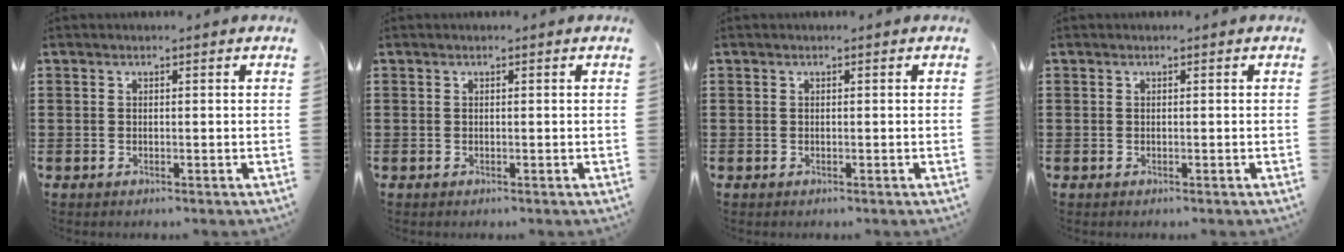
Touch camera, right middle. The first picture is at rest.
{"total": 0.0}
{"total": 0.0}
{"total": 0.0}